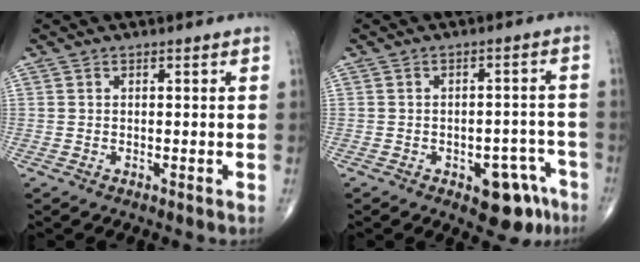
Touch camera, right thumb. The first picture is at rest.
{"total": 8.8, "force": [-4.7, 4.5, 5.8], "torque": [-0.041, 0.038, -0.052]}